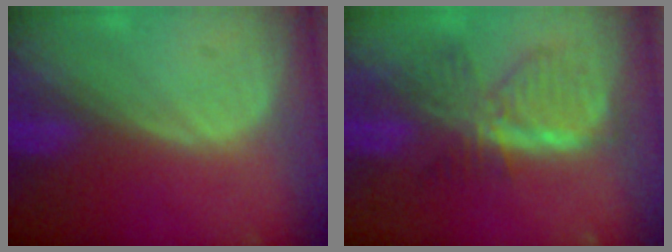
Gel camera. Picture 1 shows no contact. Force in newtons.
{"total": 7.7, "press": 6.9, "slide": 3.3}